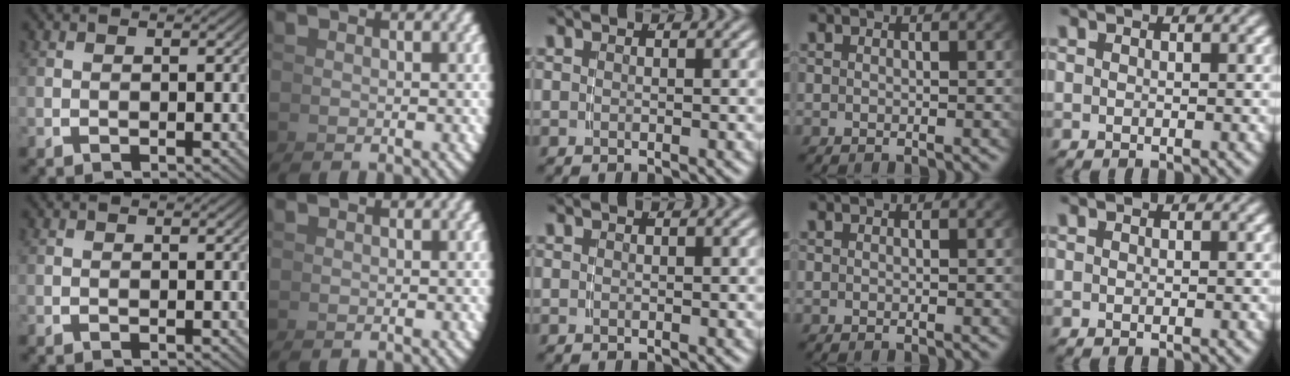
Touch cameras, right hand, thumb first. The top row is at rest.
{}